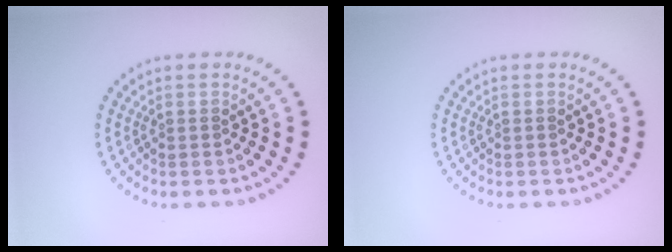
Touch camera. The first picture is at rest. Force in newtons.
{"total": 0.0}